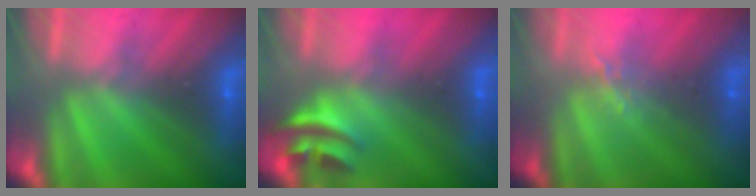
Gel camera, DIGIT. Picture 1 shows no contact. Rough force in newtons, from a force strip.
{"total": 2.7}
{"total": 1.3}